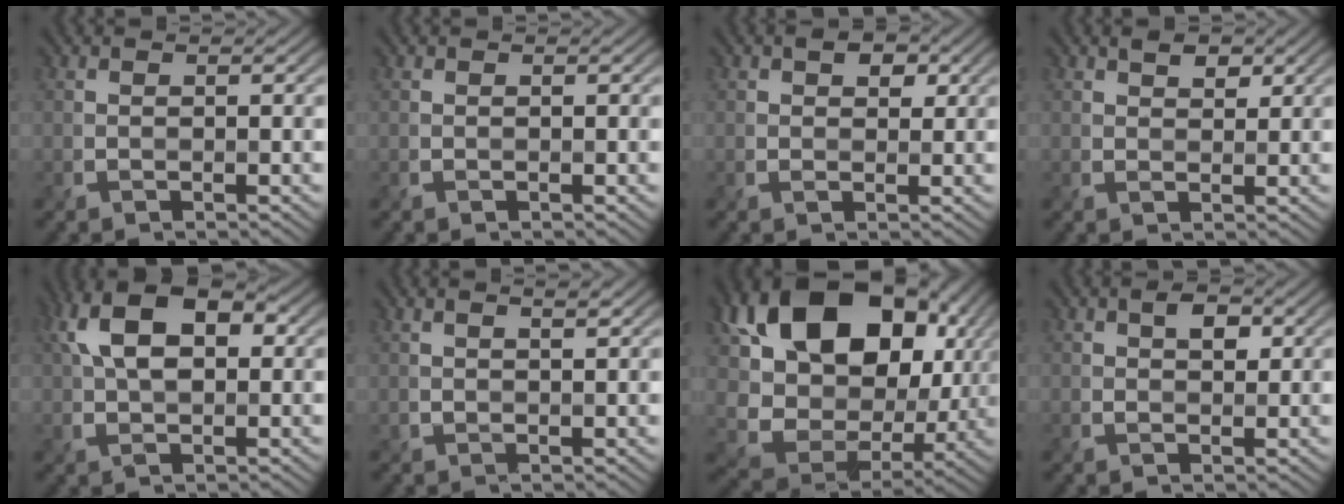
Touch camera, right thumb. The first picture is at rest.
{"total": 0.0}
{"total": 2.8, "force": [1.1, 1.9, 1.7], "torque": [-0.028, 0.001, 0.011]}
{"total": 1.9, "force": [1.1, 1.0, 1.0], "torque": [-0.018, -0.001, 0.019]}
{"total": 10.2, "force": [2.6, 5.7, 8.0], "torque": [-0.167, 0.020, 0.034]}
{"total": 1.8, "force": [1.0, 0.1, 1.5], "torque": [-0.027, 0.002, 0.020]}
{"total": 18.2, "force": [5.5, 13.1, 11.3], "torque": [-0.226, -0.020, 0.133]}
{"total": 2.5, "force": [1.0, 1.4, 1.8], "torque": [-0.030, 0.003, 0.013]}